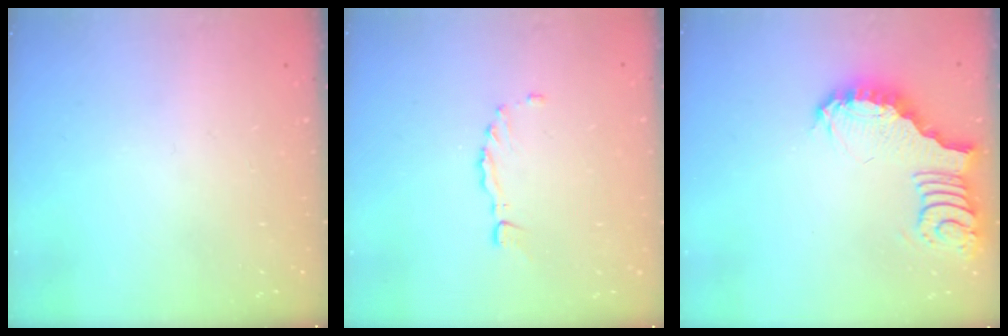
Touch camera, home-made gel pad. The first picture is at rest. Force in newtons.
{"total": 1.7, "press": 1.7, "slide": 0.2}
{"total": 3.5, "press": 3.4, "slide": 0.6}